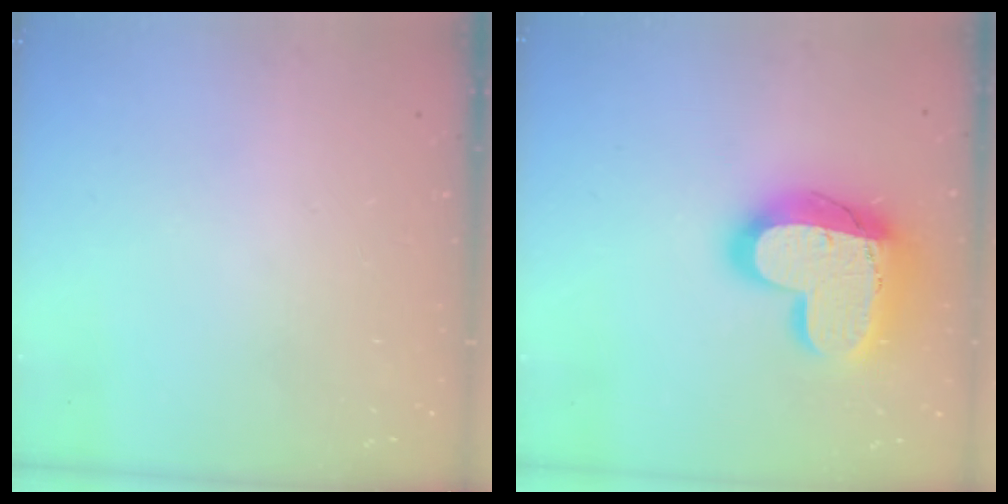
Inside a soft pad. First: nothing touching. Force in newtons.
{"total": 19.7, "press": 19.7, "slide": 1.4}